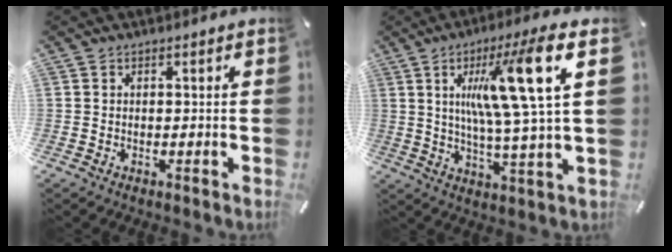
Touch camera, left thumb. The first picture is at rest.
{"total": 18.2, "force": [6.0, 1.9, 17.1], "torque": [-0.307, -0.016, 0.071]}